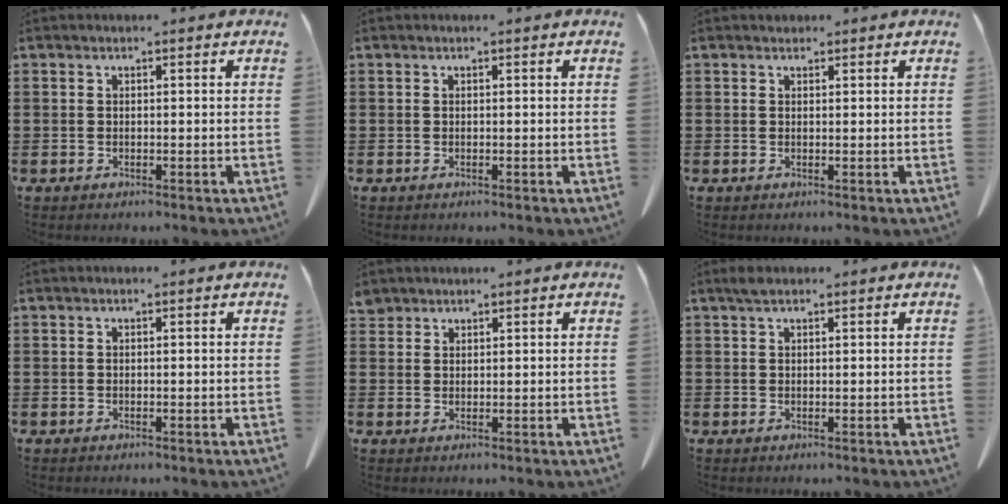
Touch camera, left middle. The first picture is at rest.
{"total": 0.0}
{"total": 0.6, "force": [0.5, 0.3, 0.0], "torque": [0.000, 0.001, 0.010]}
{"total": 0.0}
{"total": 1.9, "force": [1.8, 0.8, 0.3], "torque": [-0.011, 0.001, 0.036]}
{"total": 1.3, "force": [0.9, 0.4, 0.9], "torque": [-0.020, 0.001, 0.017]}